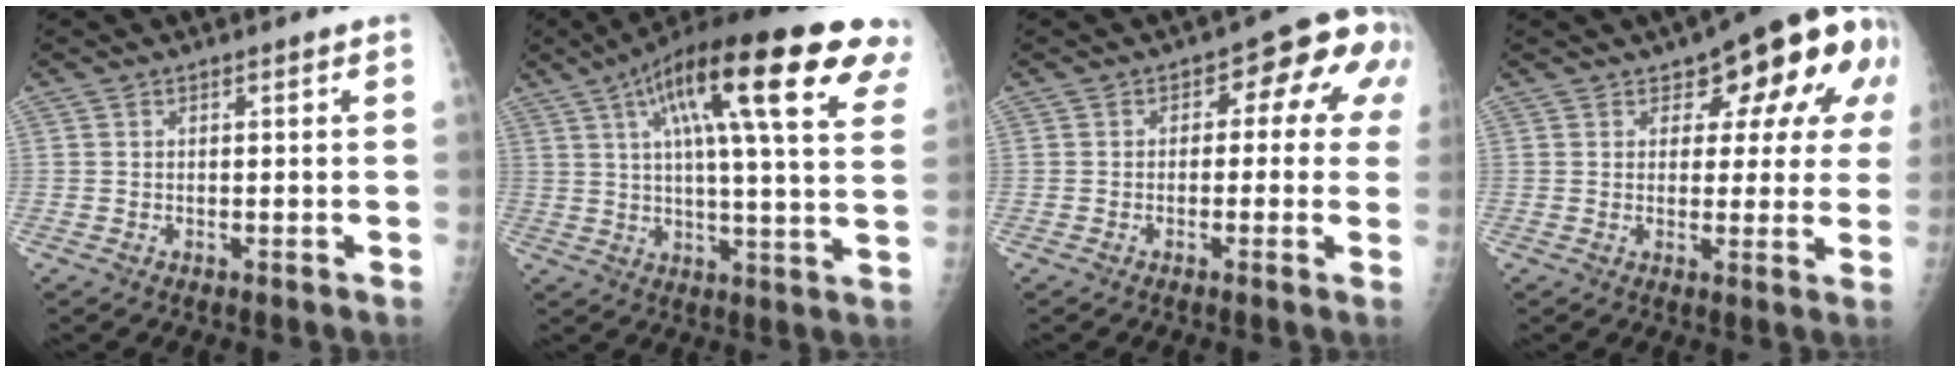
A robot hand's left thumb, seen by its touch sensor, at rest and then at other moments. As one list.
[{"total": 27.7, "force": [12.7, 6.0, 23.9], "torque": [-0.332, 0.010, 0.180]}, {"total": 9.9, "force": [1.6, 5.8, 7.9], "torque": [-0.040, 0.029, 0.005]}, {"total": 14.6, "force": [6.4, 7.4, 10.8], "torque": [-0.084, -0.010, 0.073]}]